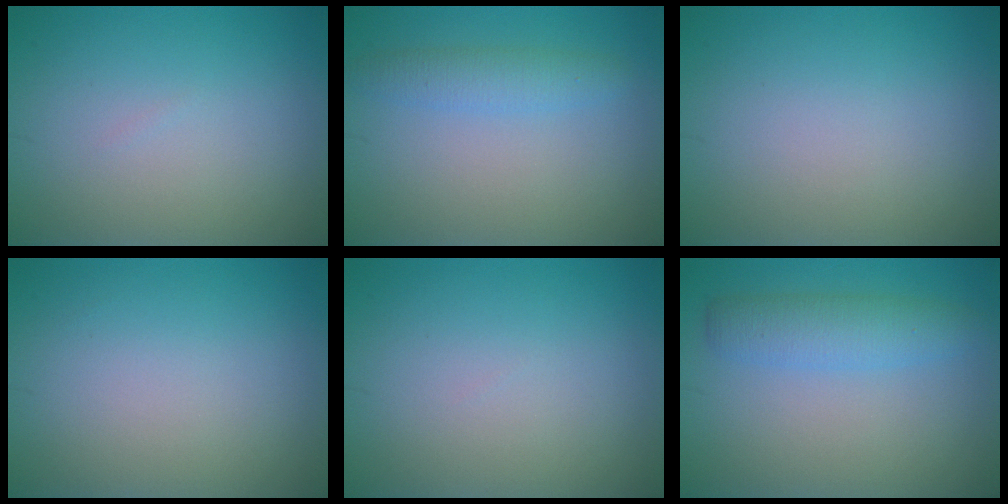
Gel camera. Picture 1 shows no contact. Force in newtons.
{"total": 2.3, "press": 2.3, "slide": 0.2}
{"total": 0.0}
{"total": 0.0}
{"total": 0.0}
{"total": 3.3, "press": 3.3, "slide": 0.1}